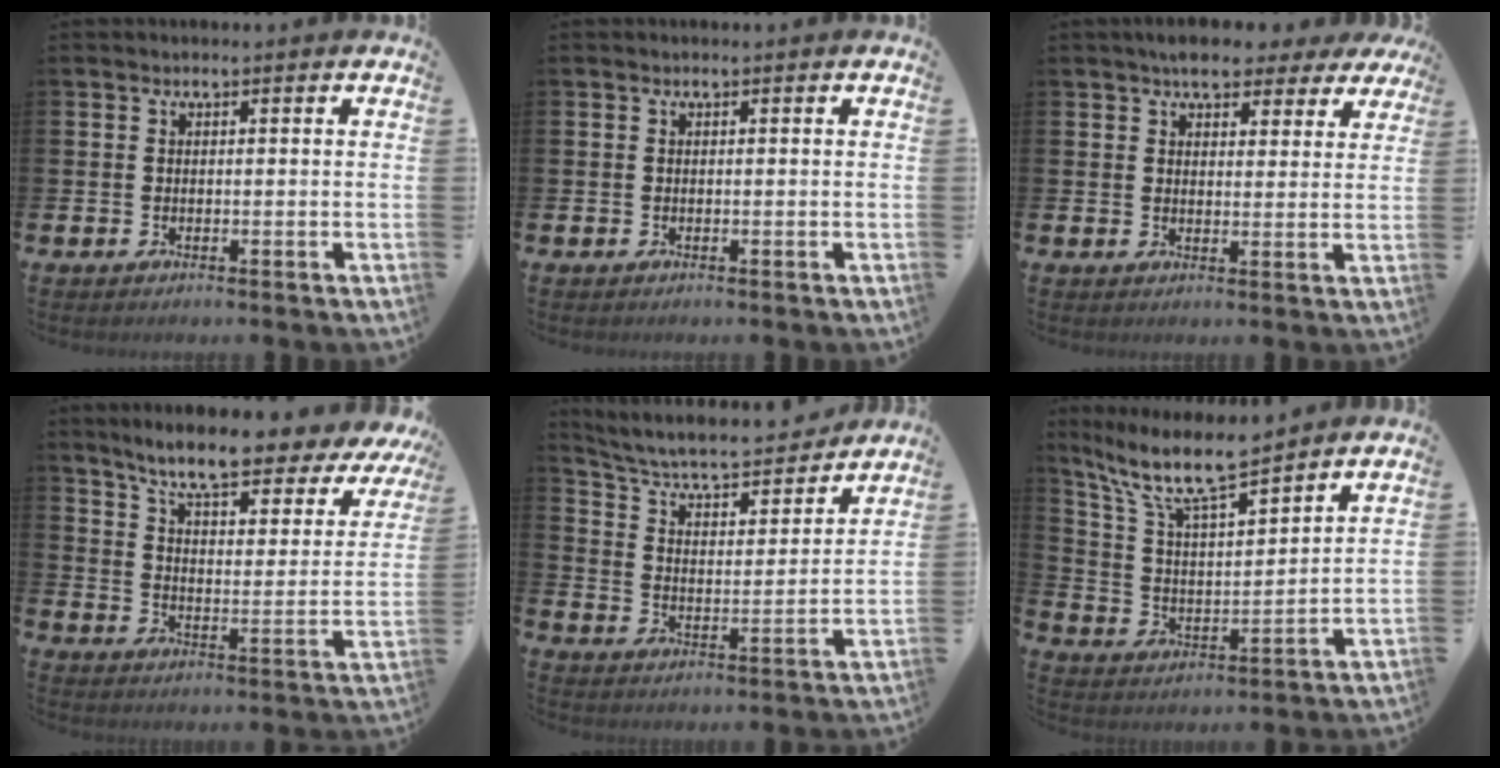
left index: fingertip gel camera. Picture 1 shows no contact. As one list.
[{"total": 0.0}, {"total": 6.2, "force": [5.4, 2.6, 1.6], "torque": [-0.033, -0.020, 0.097]}, {"total": 8.0, "force": [7.0, 1.0, 3.8], "torque": [-0.100, -0.049, 0.112]}, {"total": 6.7, "force": [6.1, 1.7, 2.3], "torque": [-0.079, -0.045, 0.099]}, {"total": 10.6, "force": [9.1, 1.8, 5.1], "torque": [-0.137, -0.045, 0.159]}]